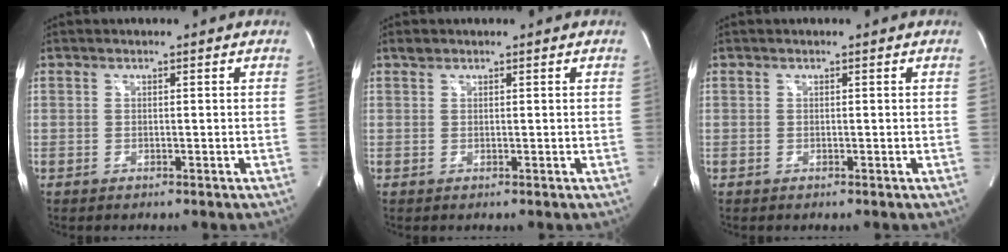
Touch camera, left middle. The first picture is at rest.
{"total": 0.8, "force": [0.7, 0.3, 0.1], "torque": [-0.005, 0.006, 0.013]}
{"total": 0.0}